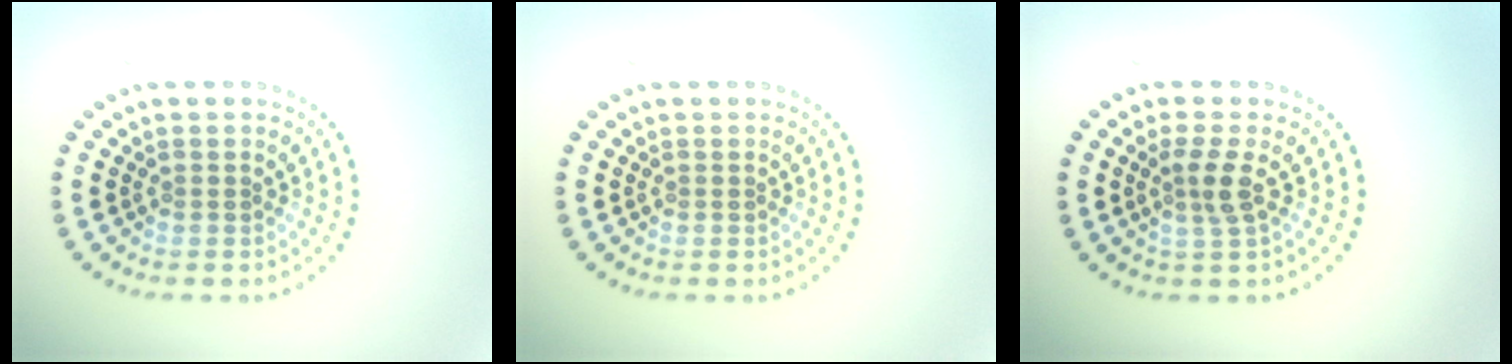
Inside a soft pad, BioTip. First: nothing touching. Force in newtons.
{"total": 0.0}
{"total": 2.1, "press": 1.8, "slide": 1.2}